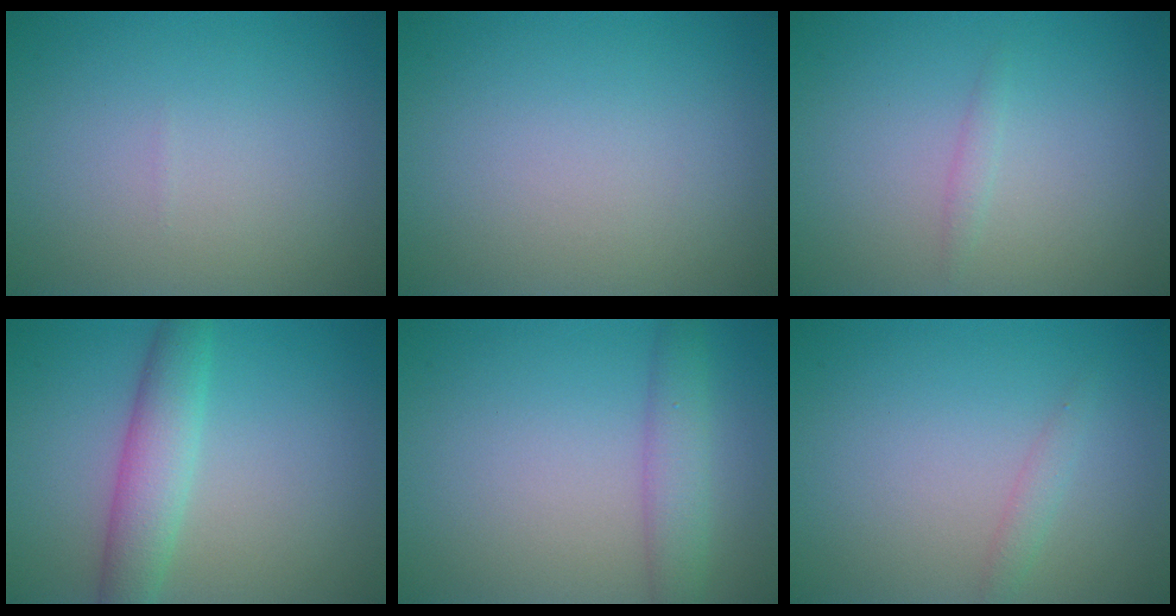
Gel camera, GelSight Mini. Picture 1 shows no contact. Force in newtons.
{"total": 0.0}
{"total": 0.7, "press": 0.7, "slide": 0.0}
{"total": 4.2, "press": 4.2, "slide": 0.4}
{"total": 3.0, "press": 3.0, "slide": 0.1}
{"total": 1.1, "press": 1.1, "slide": 0.1}